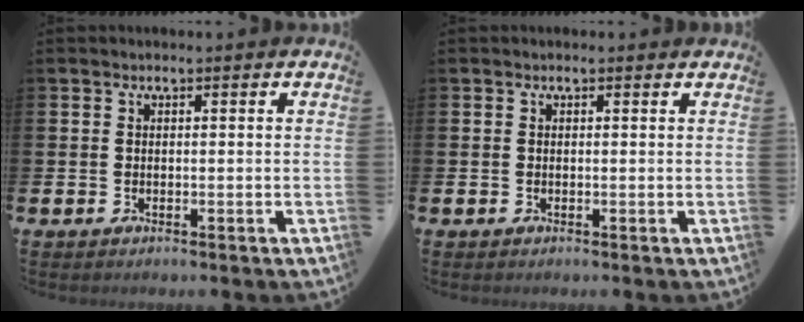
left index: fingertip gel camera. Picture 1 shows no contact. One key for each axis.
{"total": 0.0}